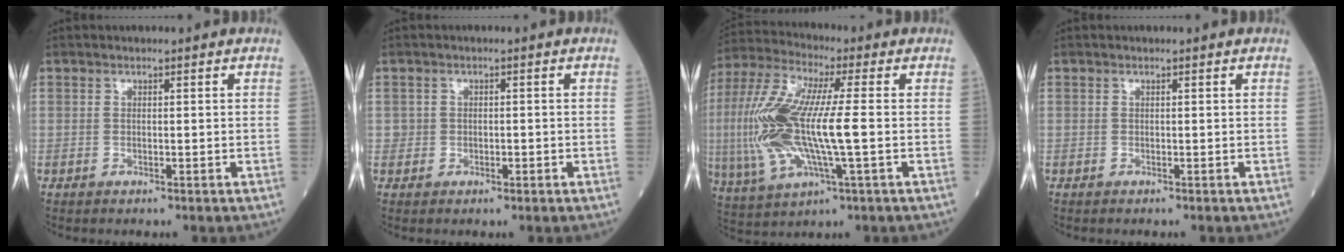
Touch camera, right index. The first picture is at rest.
{"total": 1.7, "force": [-0.3, 1.4, 0.8], "torque": [-0.011, 0.005, -0.002]}
{"total": 17.1, "force": [-1.0, 3.2, 16.8], "torque": [-0.377, 0.000, -0.020]}
{"total": 0.0}